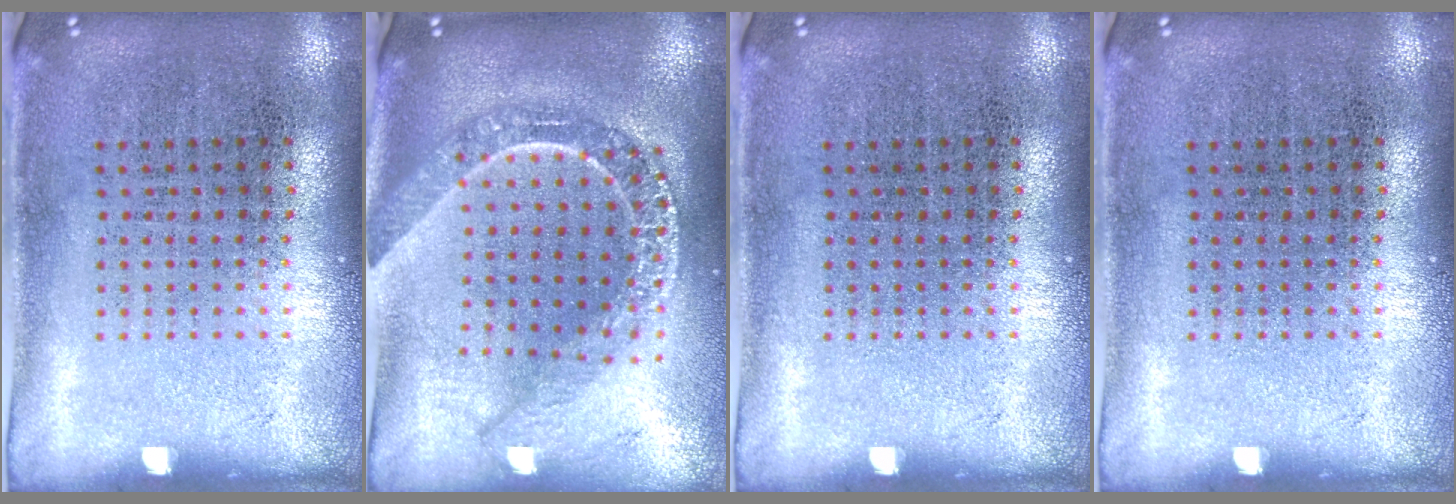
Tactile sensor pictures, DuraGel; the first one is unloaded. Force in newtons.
{"total": 2.3, "press": 2.0, "slide": 1.2}
{"total": 0.0}
{"total": 0.0}